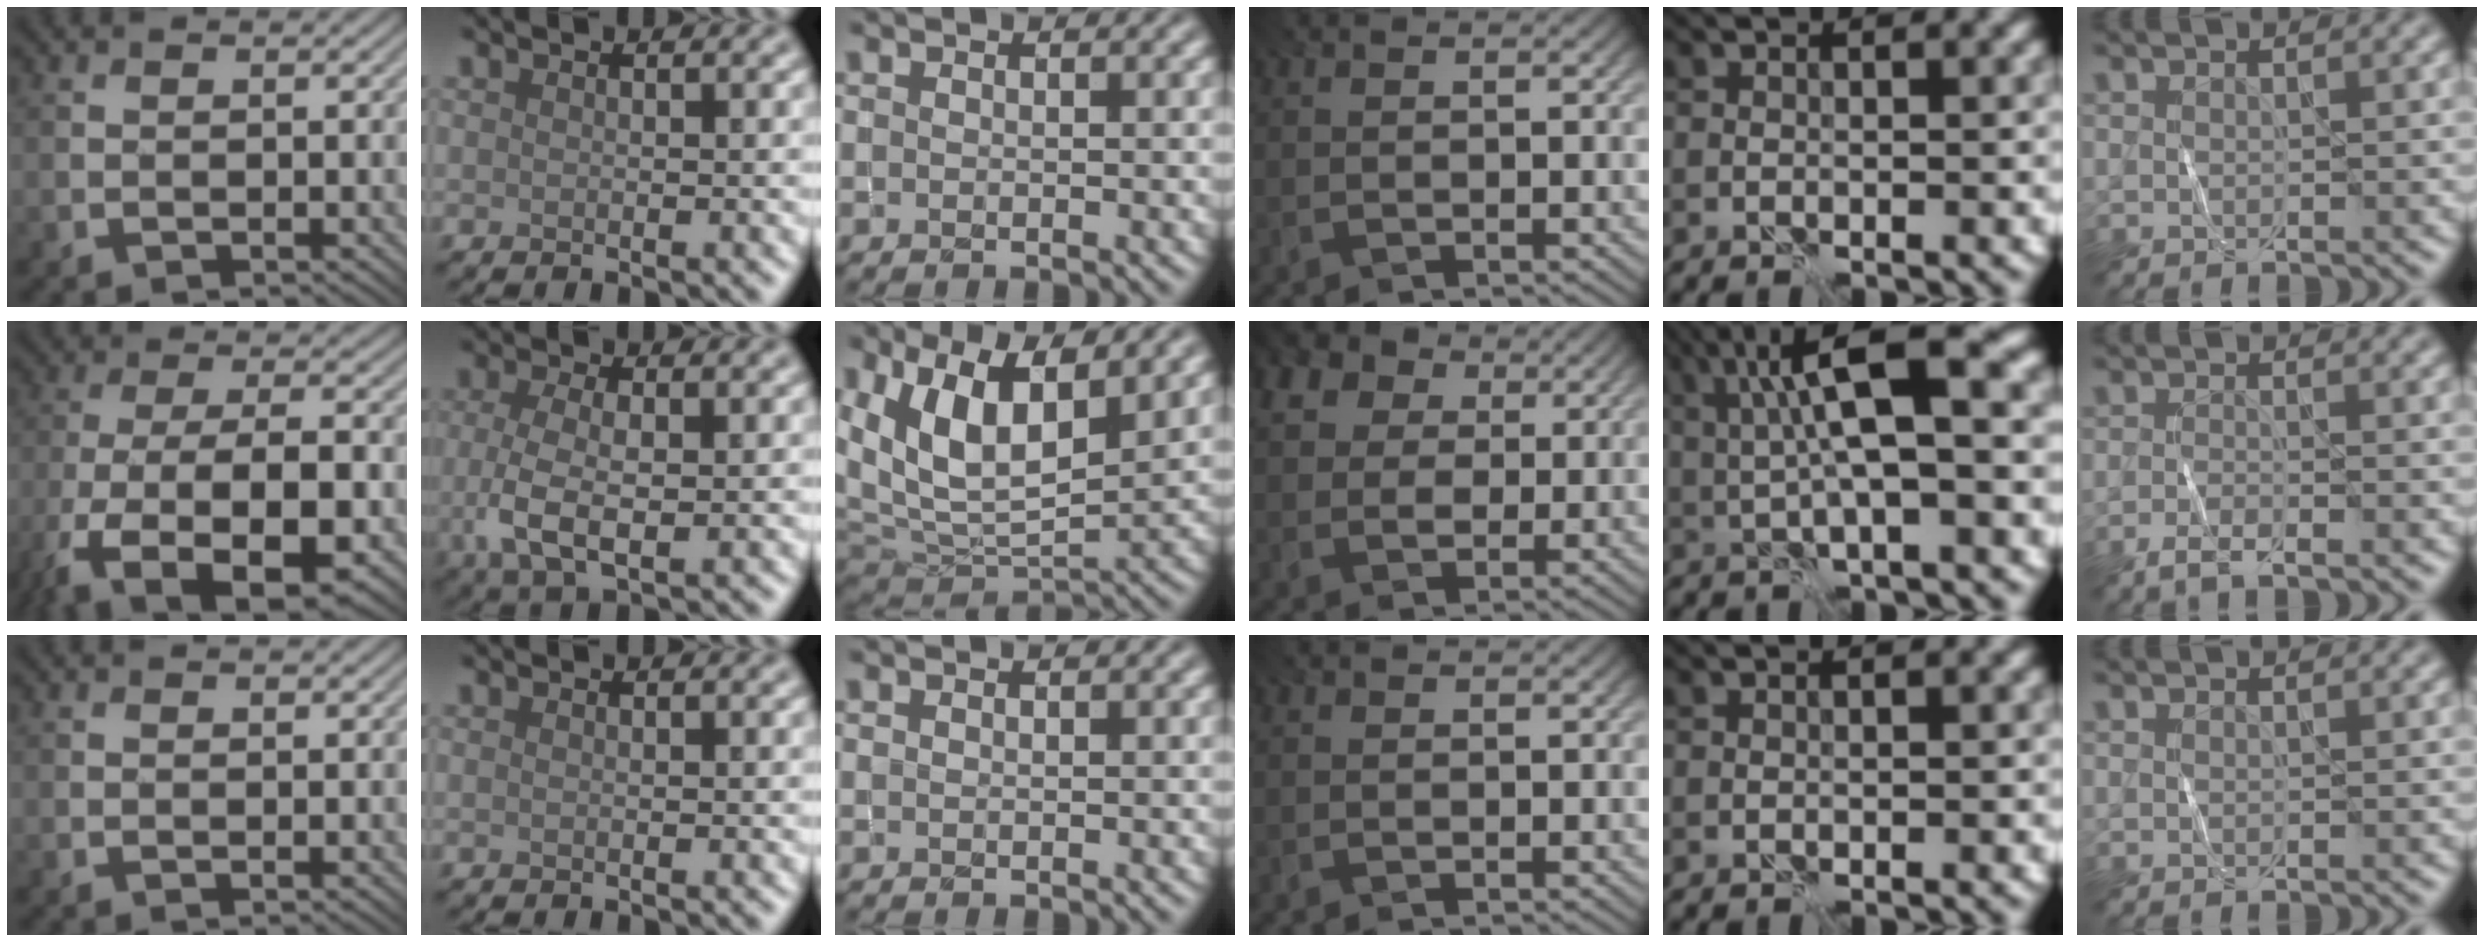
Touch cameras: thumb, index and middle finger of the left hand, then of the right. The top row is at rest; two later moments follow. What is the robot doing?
{"motion": "fold", "object": "shorts"}